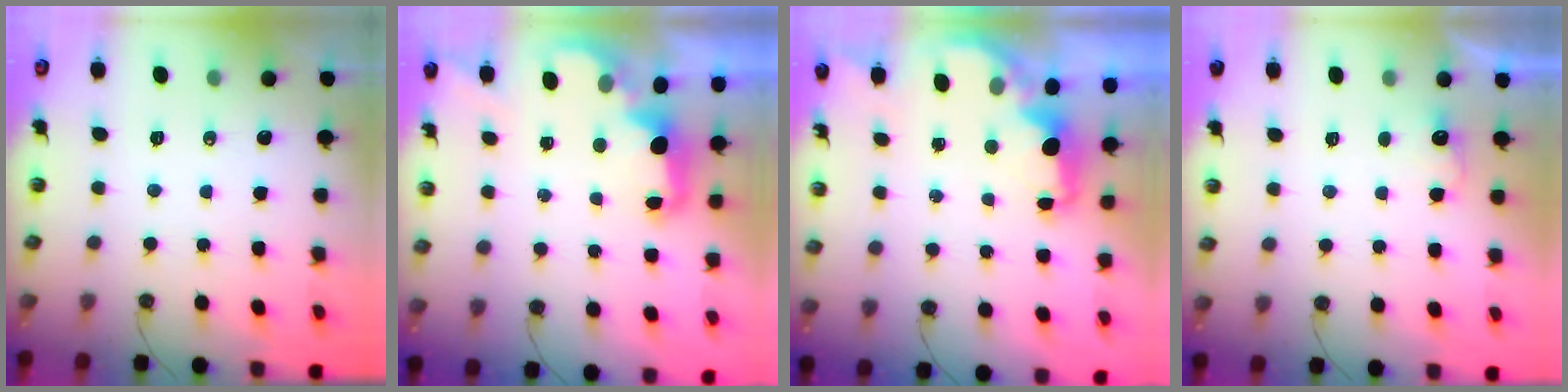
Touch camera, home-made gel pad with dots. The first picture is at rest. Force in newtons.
{"total": 2.8, "press": 2.7, "slide": 0.9}
{"total": 2.3, "press": 2.1, "slide": 0.7}
{"total": 3.5, "press": 3.4, "slide": 0.9}